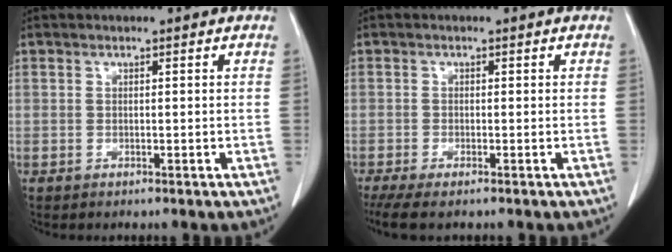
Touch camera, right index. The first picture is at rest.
{"total": 5.0, "force": [-3.7, 1.1, 3.2], "torque": [-0.055, -0.010, -0.063]}